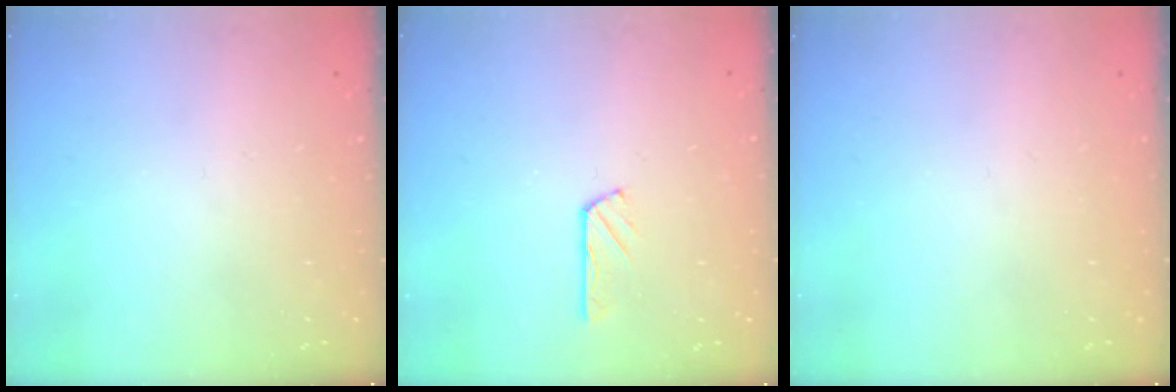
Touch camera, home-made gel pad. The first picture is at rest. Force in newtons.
{"total": 2.8, "press": 2.8, "slide": 0.3}
{"total": 0.0}